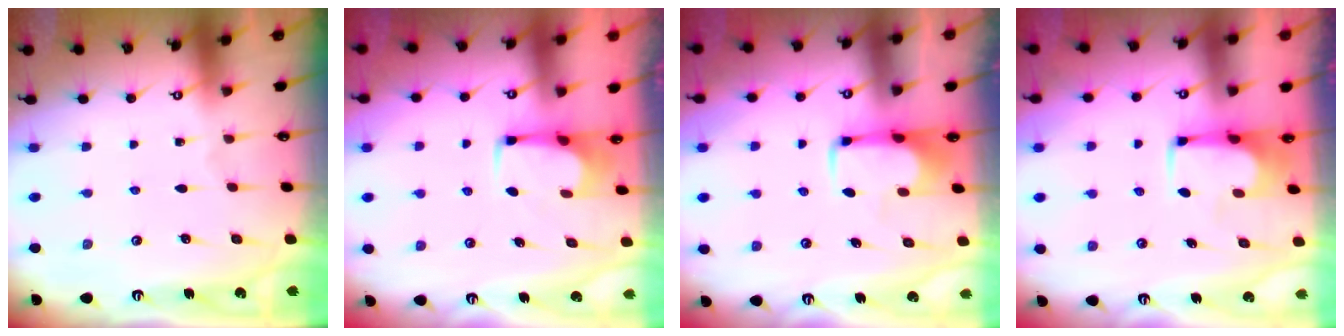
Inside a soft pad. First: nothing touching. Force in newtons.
{"total": 2.7, "press": 2.6, "slide": 0.4}
{"total": 1.9, "press": 1.9, "slide": 0.4}
{"total": 1.0, "press": 1.0, "slide": 0.1}